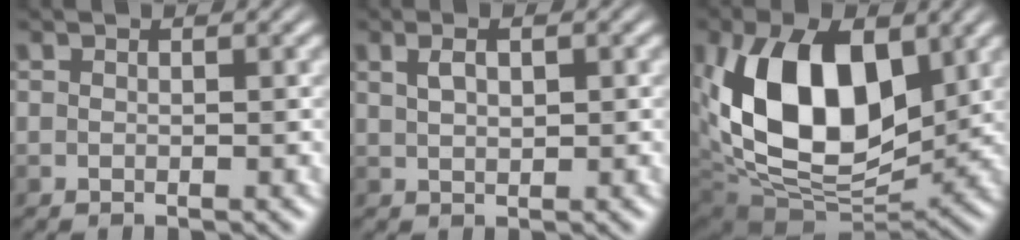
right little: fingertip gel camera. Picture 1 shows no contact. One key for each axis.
{"total": 2.1, "fx": 0.1, "fy": 0.9, "fz": 1.8, "tx": -0.041, "ty": 0.003, "tz": 0.003}
{"total": 12.4, "fx": 1.7, "fy": 7.9, "fz": 9.5, "tx": -0.168, "ty": -0.004, "tz": 0.027}